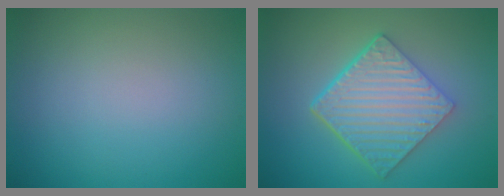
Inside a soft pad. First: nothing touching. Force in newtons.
{"total": 6.6, "press": 4.7, "slide": 4.6}